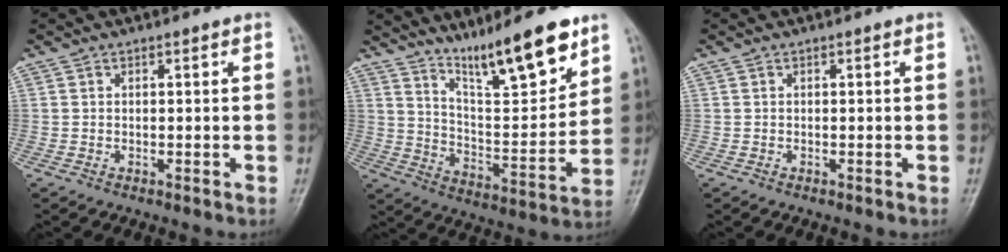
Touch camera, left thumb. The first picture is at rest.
{"total": 15.5, "force": [11.4, 3.0, 10.1], "torque": [-0.136, -0.076, 0.200]}
{"total": 0.0}